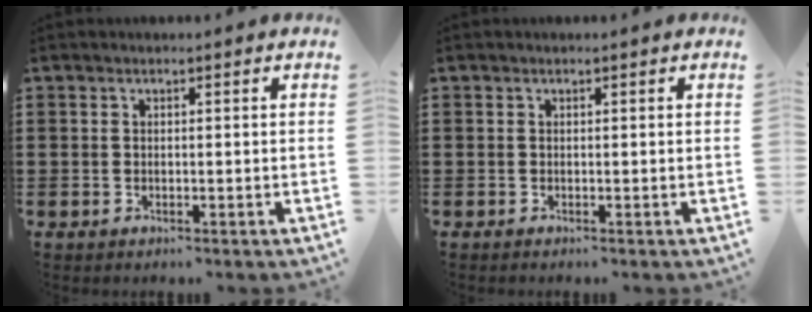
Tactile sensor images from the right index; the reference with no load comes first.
{"total": 0.0}